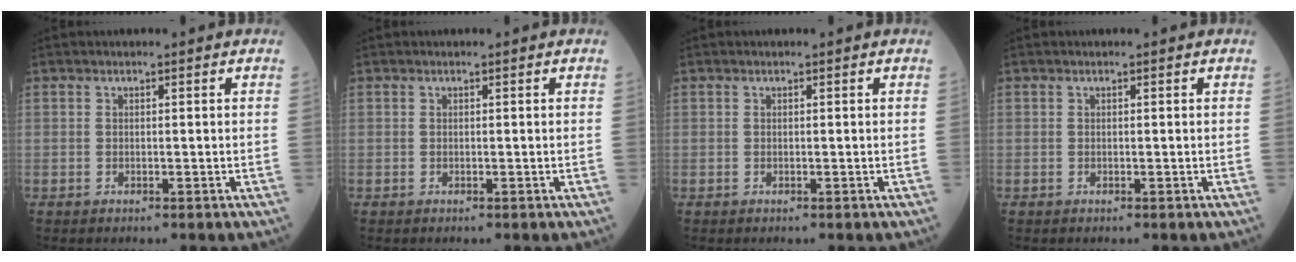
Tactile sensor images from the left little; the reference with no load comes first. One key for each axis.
{"total": 0.0}
{"total": 0.0}
{"total": 0.0}